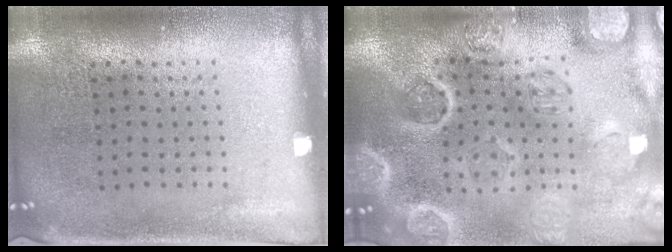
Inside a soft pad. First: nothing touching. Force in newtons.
{"total": 5.0, "press": 4.4, "slide": 2.4}